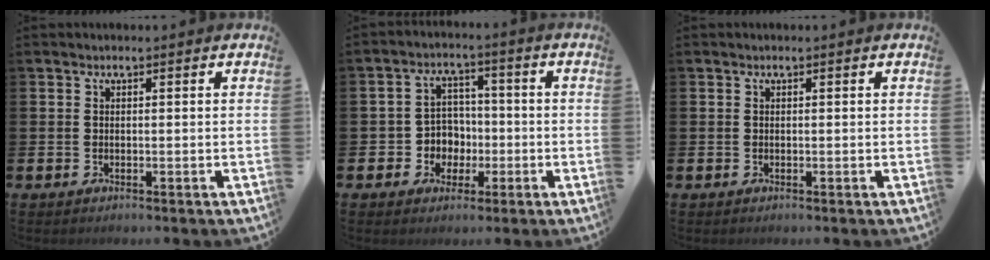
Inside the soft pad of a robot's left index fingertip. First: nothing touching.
{"total": 4.6, "force": [-0.7, 4.5, 0.7], "torque": [-0.029, 0.003, -0.018]}
{"total": 0.0}